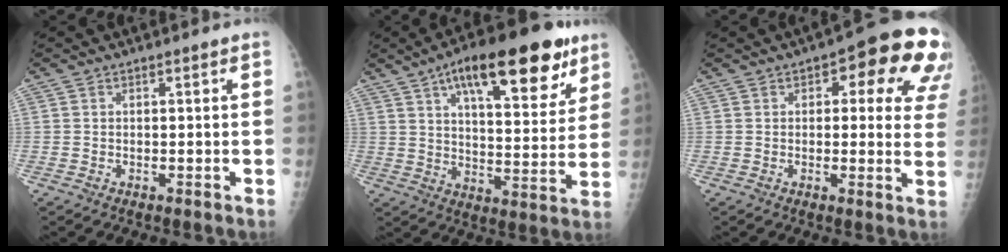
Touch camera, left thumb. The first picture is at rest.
{"total": 22.4, "force": [12.4, 8.2, 16.8], "torque": [-0.216, -0.029, 0.188]}
{"total": 15.3, "force": [6.7, 6.7, 12.1], "torque": [-0.091, -0.010, 0.067]}